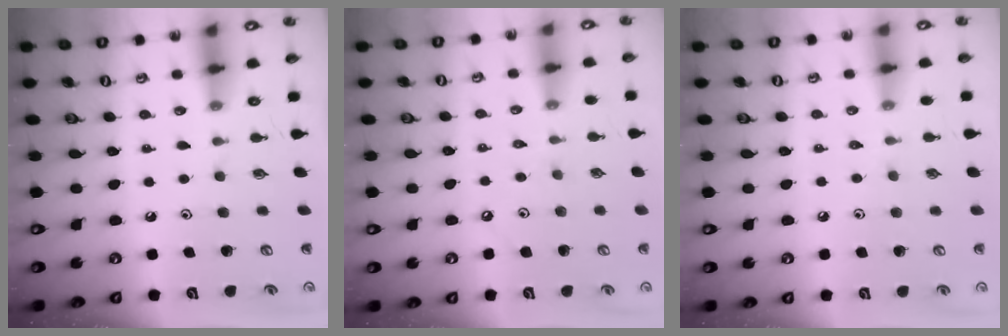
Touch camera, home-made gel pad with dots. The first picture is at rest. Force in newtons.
{"total": 2.6, "press": 2.6, "slide": 0.4}
{"total": 4.3, "press": 4.3, "slide": 0.8}